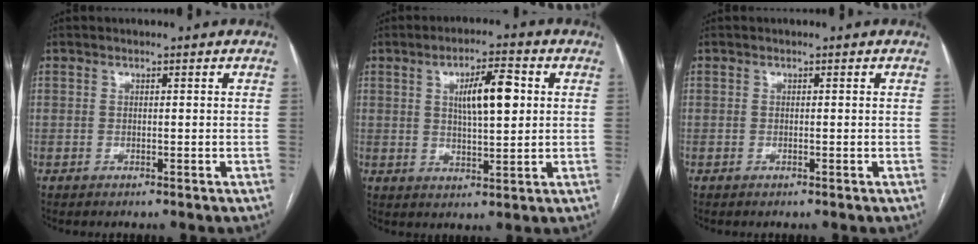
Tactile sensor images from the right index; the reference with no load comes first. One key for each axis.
{"total": 7.8, "fx": 1.9, "fy": 1.9, "fz": 7.3, "tx": -0.122, "ty": 0.011, "tz": 0.034}
{"total": 0.0}